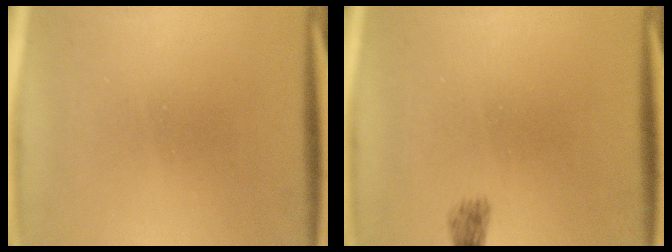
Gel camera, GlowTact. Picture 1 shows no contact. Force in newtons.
{"total": 3.0}